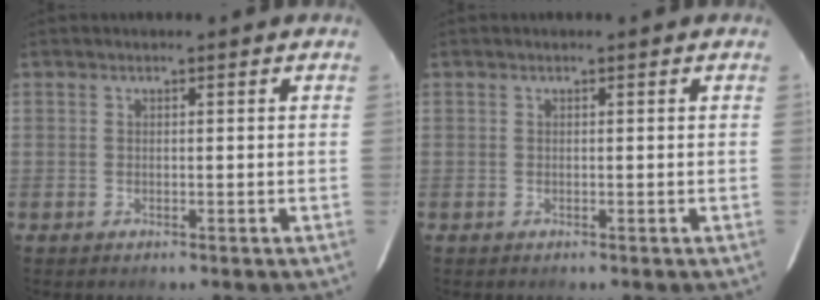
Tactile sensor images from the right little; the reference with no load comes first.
{"total": 0.0}